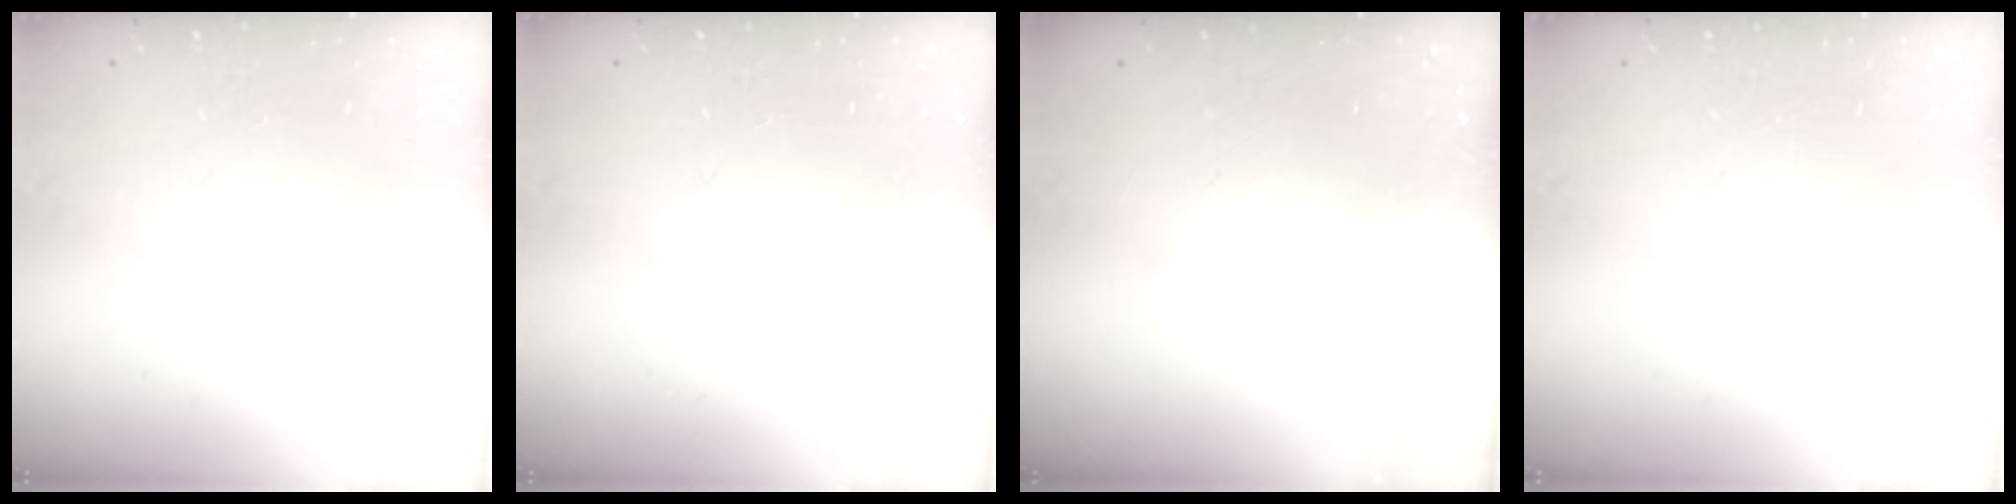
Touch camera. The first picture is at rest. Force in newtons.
{"total": 0.0}
{"total": 0.0}
{"total": 0.0}